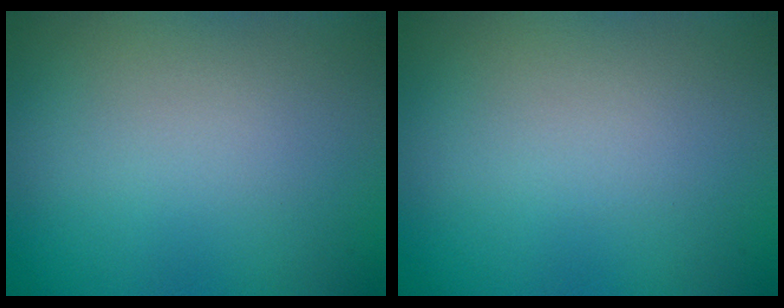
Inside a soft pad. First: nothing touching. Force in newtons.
{"total": 0.0}